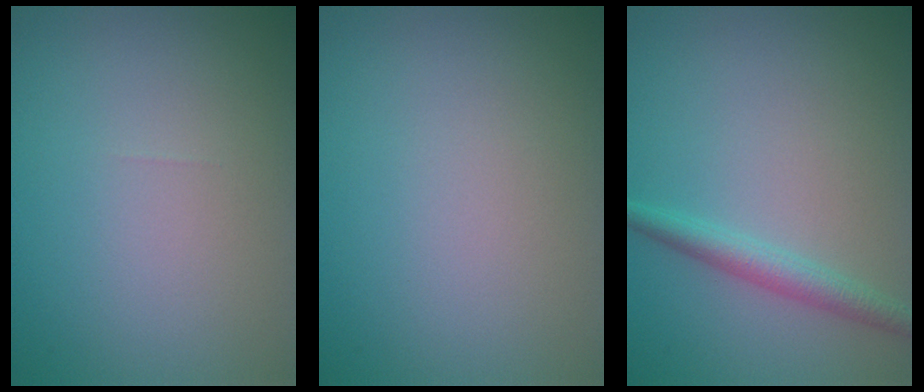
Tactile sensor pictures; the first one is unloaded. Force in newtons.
{"total": 0.0}
{"total": 2.4, "press": 2.4, "slide": 0.1}